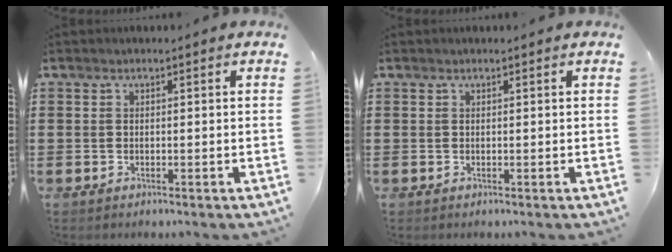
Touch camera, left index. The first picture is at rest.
{"total": 0.0}